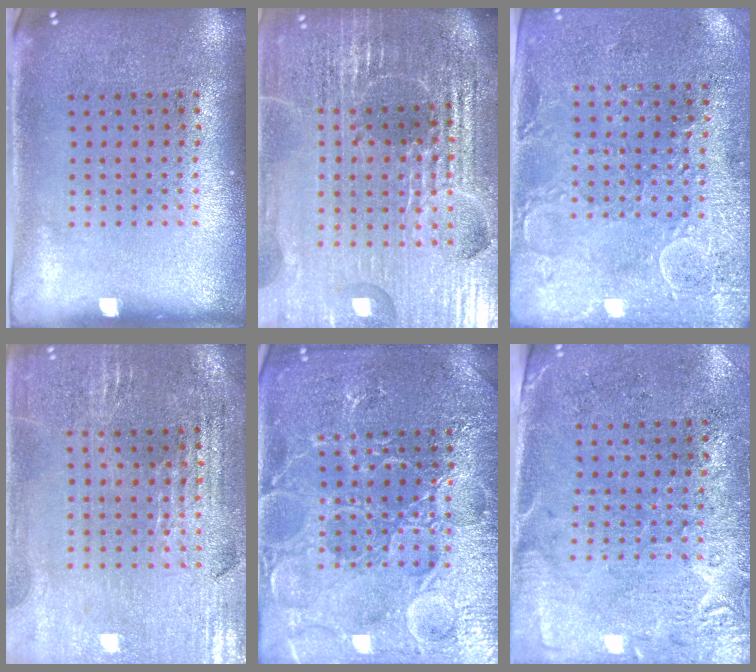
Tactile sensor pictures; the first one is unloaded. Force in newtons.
{"total": 6.7, "press": 5.9, "slide": 3.2}
{"total": 2.8, "press": 2.7, "slide": 0.8}
{"total": 1.8, "press": 1.7, "slide": 0.4}
{"total": 5.0, "press": 4.9, "slide": 0.7}
{"total": 2.7, "press": 2.4, "slide": 1.4}